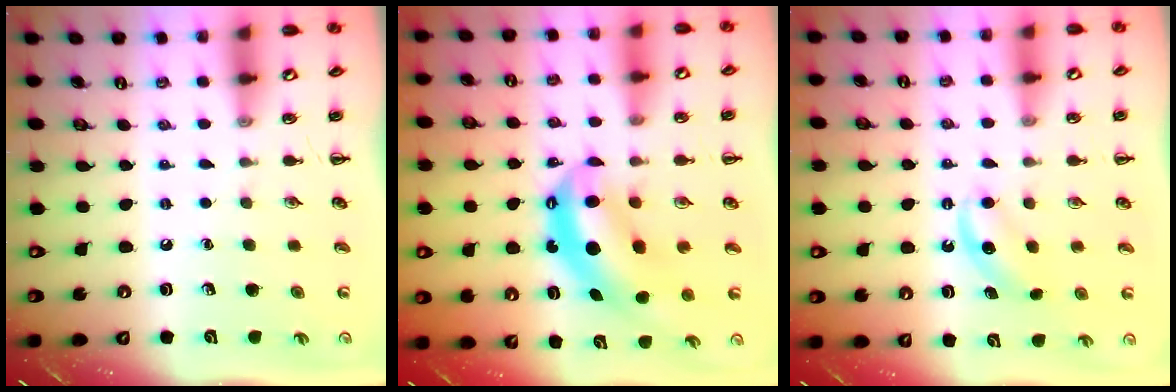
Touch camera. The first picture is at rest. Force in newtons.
{"total": 7.9, "press": 7.7, "slide": 1.9}
{"total": 5.1, "press": 4.9, "slide": 1.6}